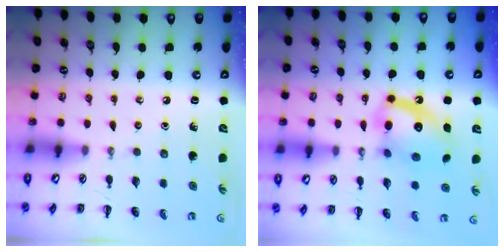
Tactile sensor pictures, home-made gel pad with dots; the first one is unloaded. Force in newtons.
{"total": 13.7, "press": 13.6, "slide": 1.5}